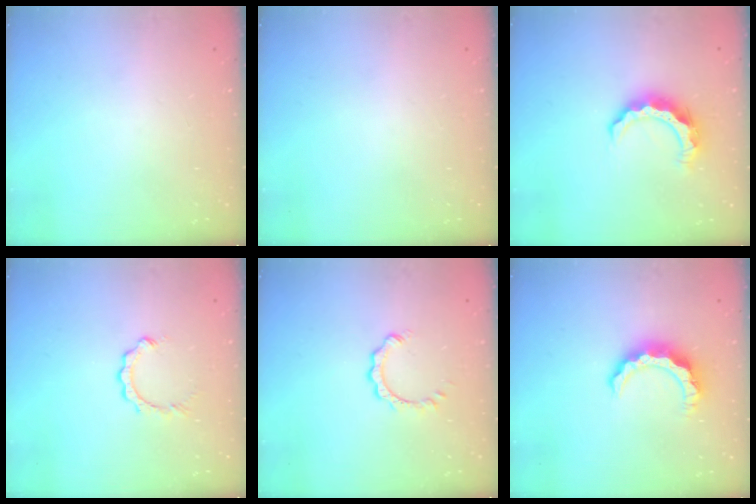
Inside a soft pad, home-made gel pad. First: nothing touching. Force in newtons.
{"total": 0.0}
{"total": 8.4, "press": 8.4, "slide": 0.3}
{"total": 2.9, "press": 2.9, "slide": 0.3}
{"total": 3.3, "press": 3.3, "slide": 0.4}
{"total": 8.1, "press": 8.1, "slide": 0.7}